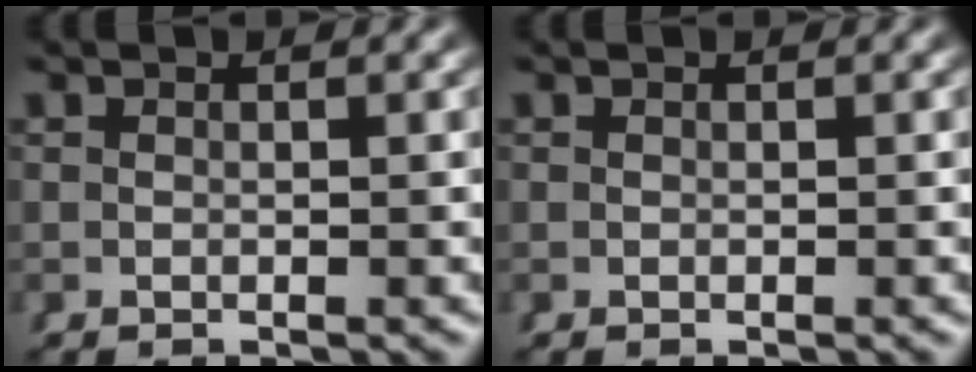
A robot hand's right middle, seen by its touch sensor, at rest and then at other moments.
{"total": 0.0}